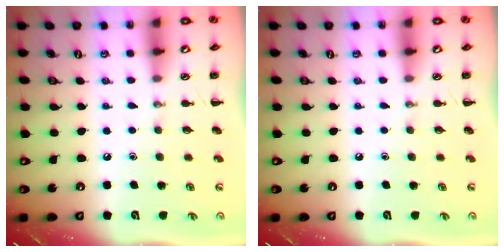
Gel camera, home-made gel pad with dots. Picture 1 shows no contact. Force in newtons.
{"total": 0.0}